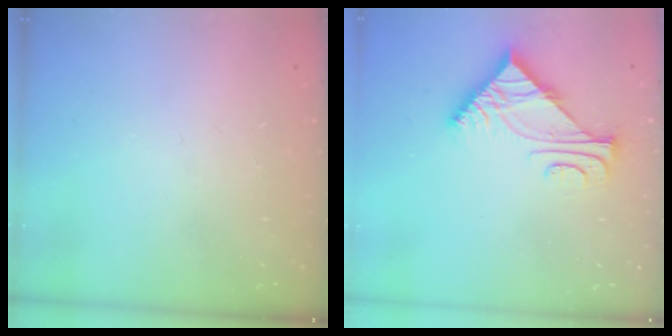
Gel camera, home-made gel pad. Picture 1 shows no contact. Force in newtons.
{"total": 6.2, "press": 6.2, "slide": 0.4}